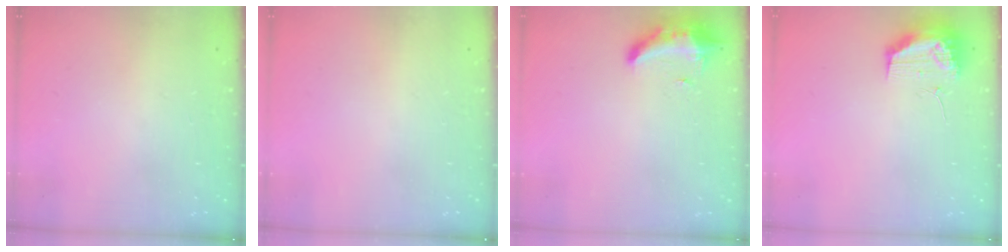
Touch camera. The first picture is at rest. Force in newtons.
{"total": 0.0}
{"total": 12.2, "press": 9.7, "slide": 7.4}
{"total": 10.6, "press": 10.5, "slide": 1.3}